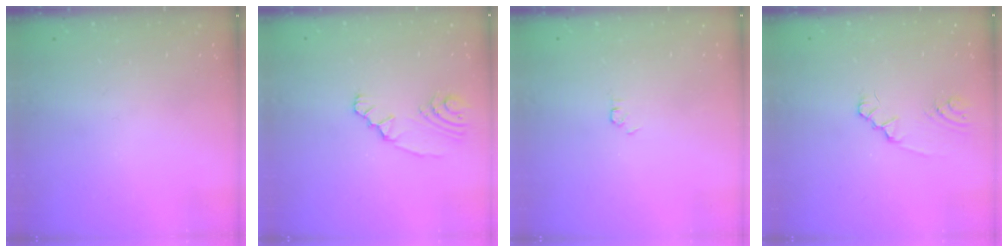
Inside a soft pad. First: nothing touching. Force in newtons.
{"total": 4.7, "press": 4.5, "slide": 1.3}
{"total": 1.5, "press": 1.4, "slide": 0.3}
{"total": 1.8, "press": 1.8, "slide": 0.2}